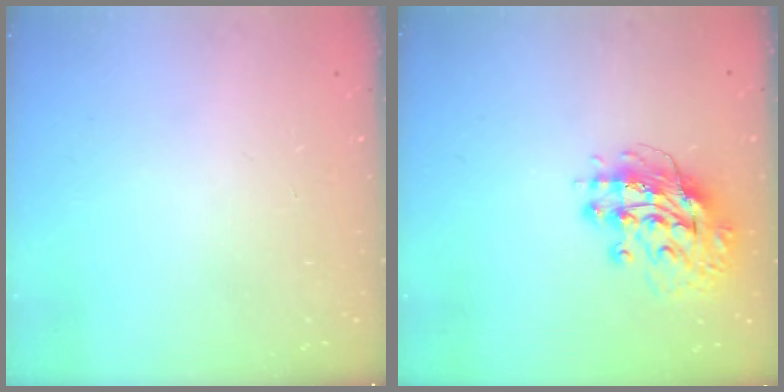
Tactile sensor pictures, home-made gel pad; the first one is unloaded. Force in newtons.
{"total": 13.5, "press": 13.4, "slide": 1.5}